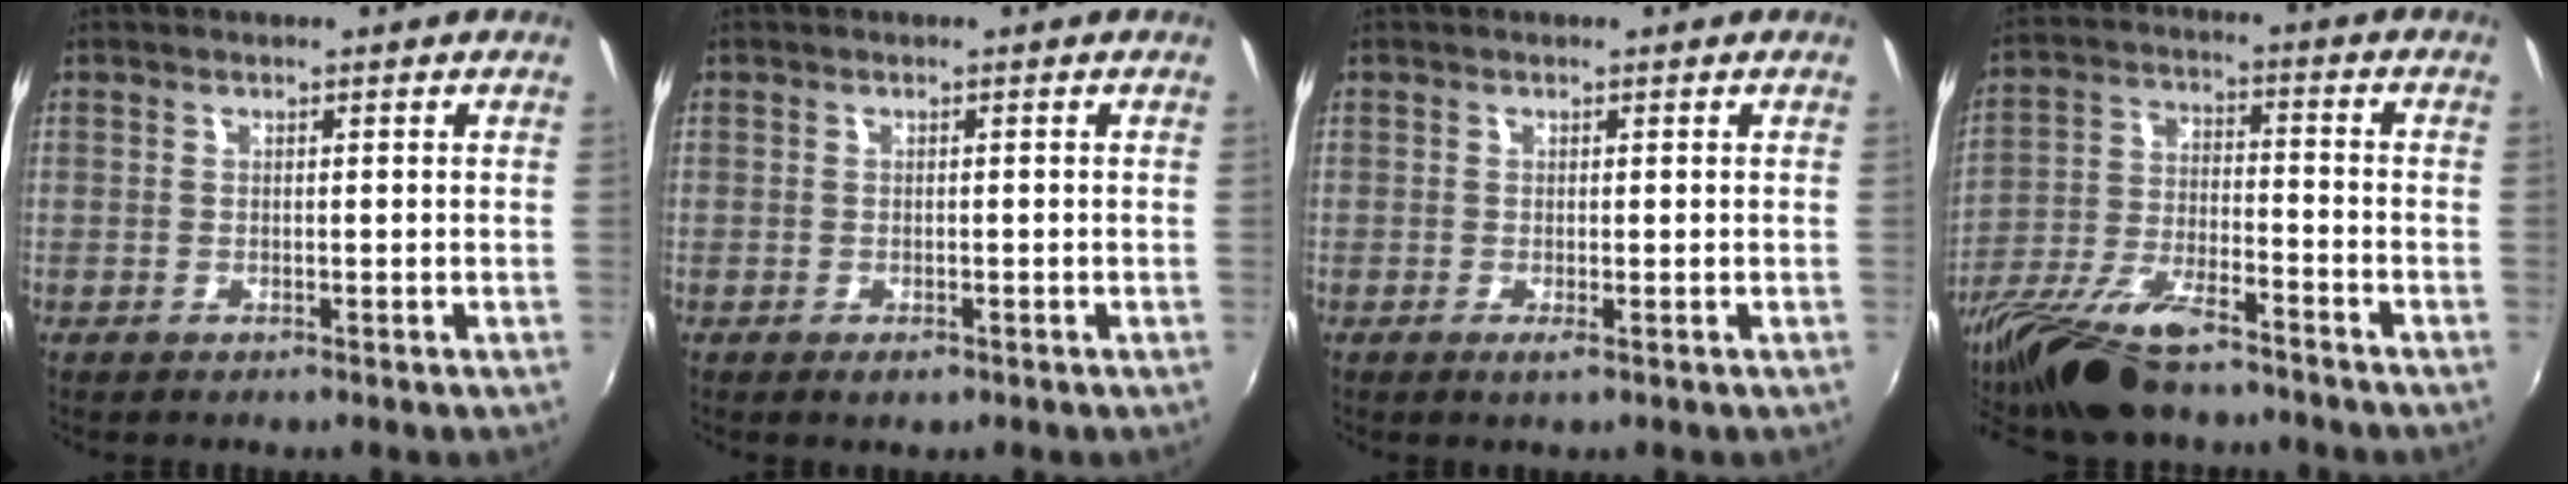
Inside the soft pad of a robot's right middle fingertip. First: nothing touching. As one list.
[{"total": 1.2, "force": [-0.7, 0.6, 0.8], "torque": [-0.014, -0.003, -0.009]}, {"total": 0.9, "force": [-0.2, -0.2, 0.9], "torque": [-0.017, -0.003, -0.003]}, {"total": 19.7, "force": [-15.7, 5.5, 10.5], "torque": [-0.220, -0.041, -0.278]}]